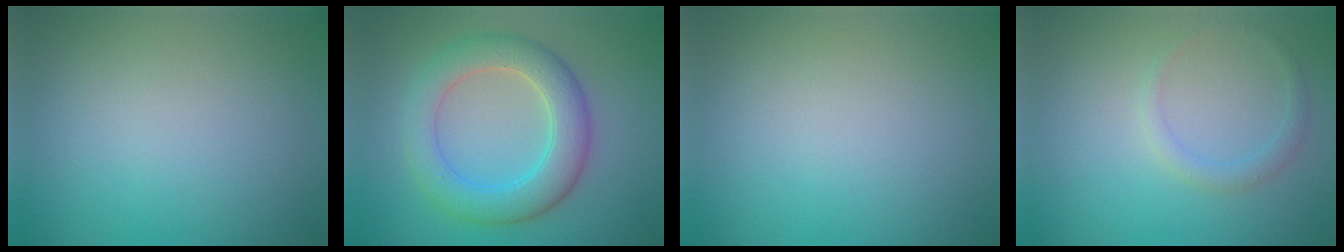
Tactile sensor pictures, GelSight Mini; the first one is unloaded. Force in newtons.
{"total": 5.7, "press": 5.7, "slide": 0.1}
{"total": 0.0}
{"total": 1.3, "press": 1.3, "slide": 0.1}